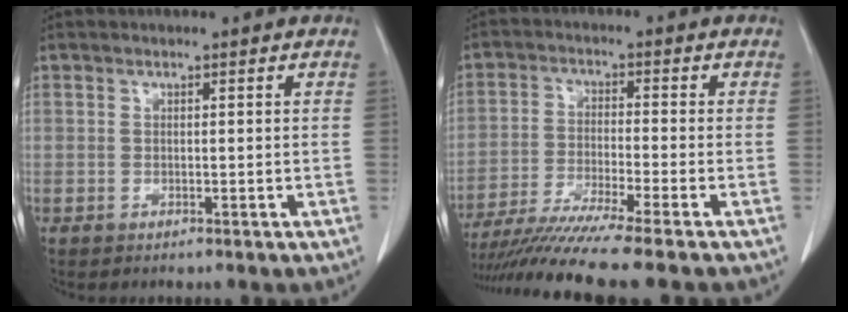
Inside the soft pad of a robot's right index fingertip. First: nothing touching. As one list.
[{"total": 10.9, "force": [-9.1, -2.0, 5.6], "torque": [-0.087, -0.033, -0.153]}]